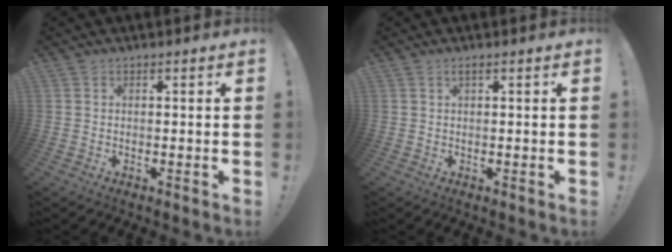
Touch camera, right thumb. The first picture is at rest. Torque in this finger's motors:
{"motor_torque": [0.01, 0.66, 0.26, 0.04, -0.05]}